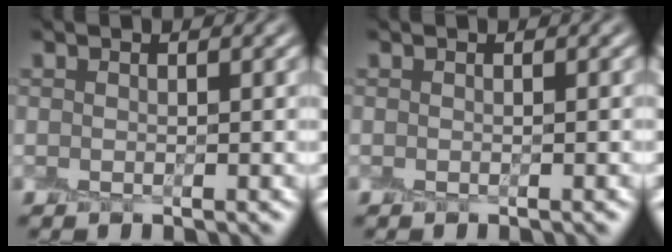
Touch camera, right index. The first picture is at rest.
{"total": 0.6, "force": [-0.3, 0.1, 0.5], "torque": [-0.004, 0.001, -0.004]}